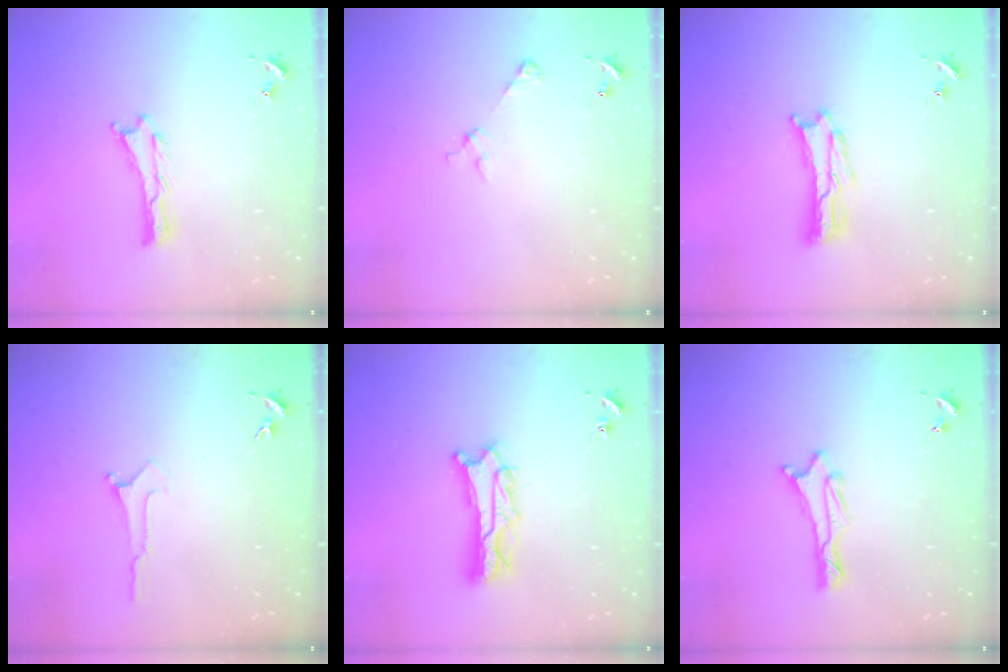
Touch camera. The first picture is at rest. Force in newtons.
{"total": 2.9, "press": 2.9, "slide": 0.3}
{"total": 1.7, "press": 1.7, "slide": 0.3}
{"total": 0.0}
{"total": 5.0, "press": 4.9, "slide": 0.5}
{"total": 1.5, "press": 1.5, "slide": 0.2}